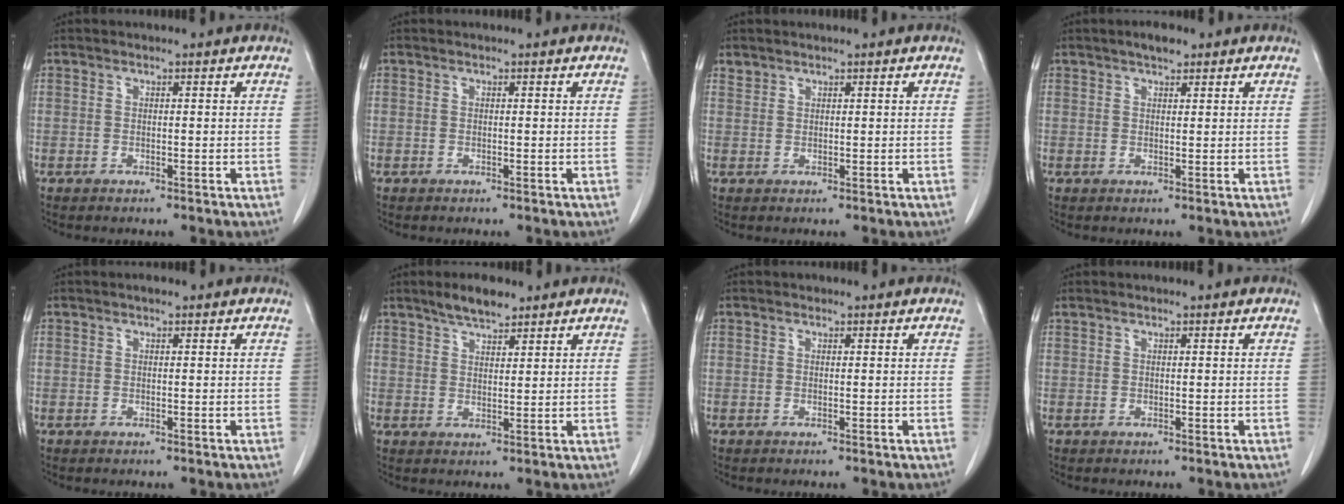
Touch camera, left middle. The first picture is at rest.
{"total": 0.0}
{"total": 0.9, "force": [0.8, 0.2, -0.1], "torque": [-0.002, 0.004, 0.018]}
{"total": 2.4, "force": [1.7, 0.8, 1.4], "torque": [-0.024, 0.008, 0.025]}
{"total": 0.5, "force": [0.3, 0.2, 0.4], "torque": [-0.009, 0.004, 0.003]}
{"total": 4.7, "force": [3.7, 1.4, 2.5], "torque": [-0.048, 0.007, 0.065]}
{"total": 0.0}
{"total": 0.0}